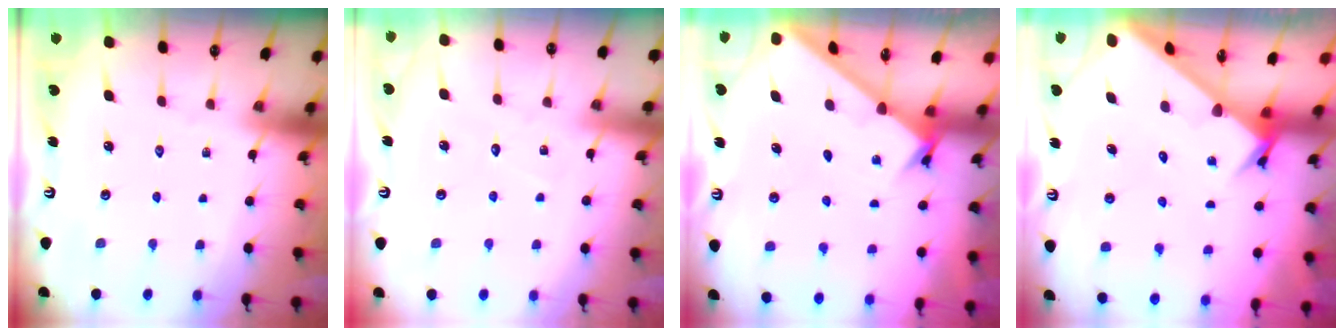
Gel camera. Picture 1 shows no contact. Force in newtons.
{"total": 3.2, "press": 3.2, "slide": 0.4}
{"total": 1.6, "press": 1.6, "slide": 0.2}
{"total": 2.8, "press": 2.8, "slide": 0.3}